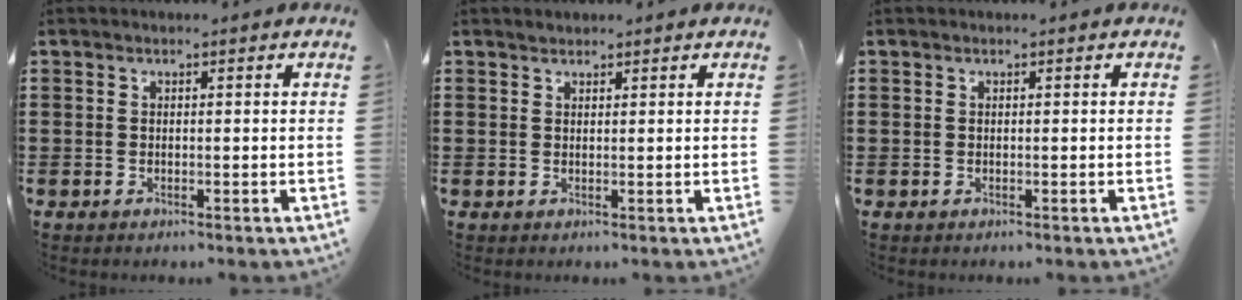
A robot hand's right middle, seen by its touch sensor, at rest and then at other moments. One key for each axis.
{"total": 0.9, "fx": 0.8, "fy": 0.4, "fz": -0.1, "tx": 0.000, "ty": 0.001, "tz": 0.016}
{"total": 0.0}